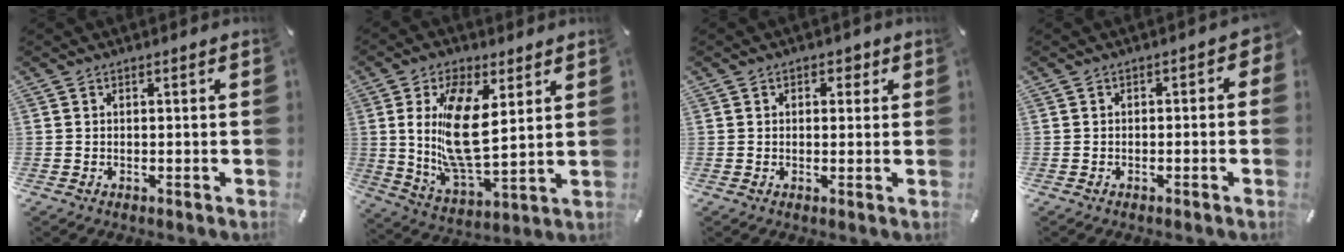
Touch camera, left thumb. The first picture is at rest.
{"total": 15.3, "force": [4.6, 7.9, 12.2], "torque": [-0.246, -0.020, 0.076]}
{"total": 2.4, "force": [0.8, 1.8, 1.3], "torque": [-0.004, -0.003, 0.005]}
{"total": 1.9, "force": [-1.0, 1.1, 1.2], "torque": [-0.022, 0.008, -0.020]}